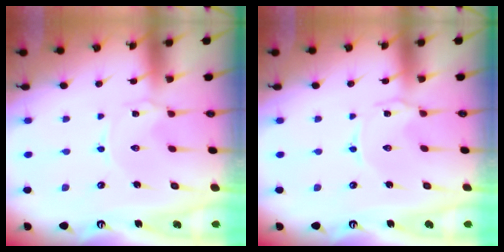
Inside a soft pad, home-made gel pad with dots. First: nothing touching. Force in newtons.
{"total": 1.5, "press": 1.5, "slide": 0.3}